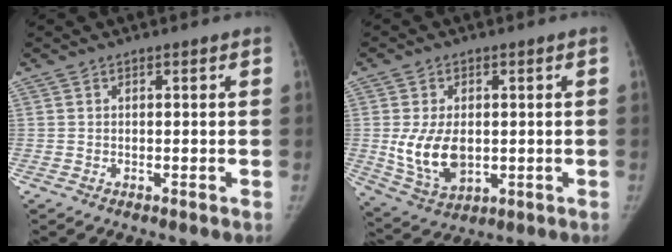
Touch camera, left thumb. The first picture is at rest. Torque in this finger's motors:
{"motor_torque": [1.01, 1.78, 1.00, -0.93, 0.27]}